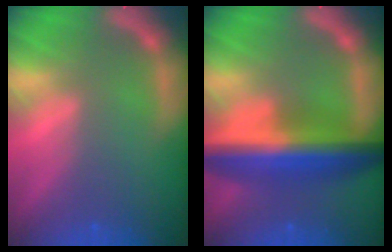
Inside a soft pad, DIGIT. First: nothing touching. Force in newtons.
{"total": 10.0}